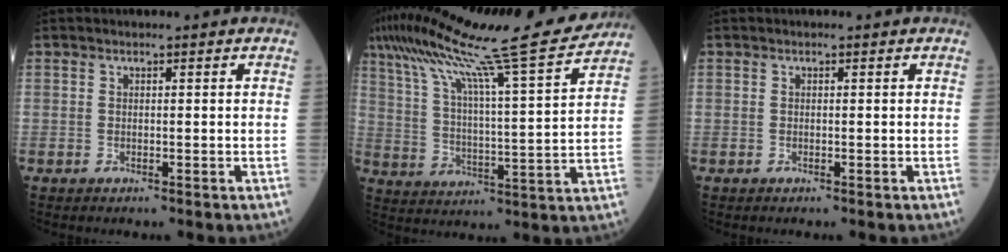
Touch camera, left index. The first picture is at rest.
{"total": 21.9, "force": [18.0, -0.6, 12.5], "torque": [-0.221, -0.002, 0.273]}
{"total": 0.0}